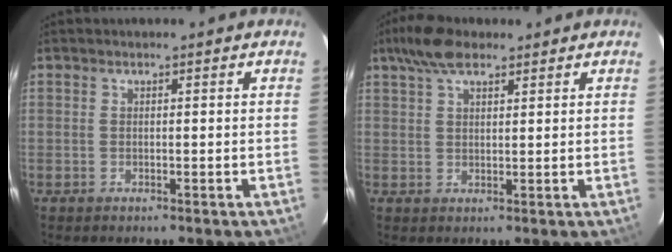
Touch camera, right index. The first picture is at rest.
{"total": 6.4, "force": [4.7, 2.3, 3.6], "torque": [-0.072, 0.021, 0.086]}